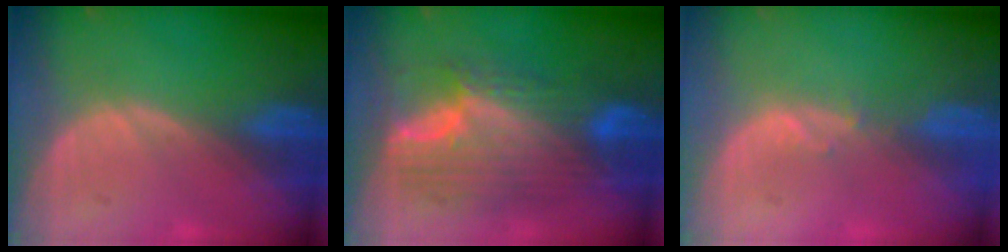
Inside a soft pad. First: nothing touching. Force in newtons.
{"total": 10.9, "press": 10.9, "slide": 0.8}
{"total": 1.1, "press": 1.0, "slide": 0.4}